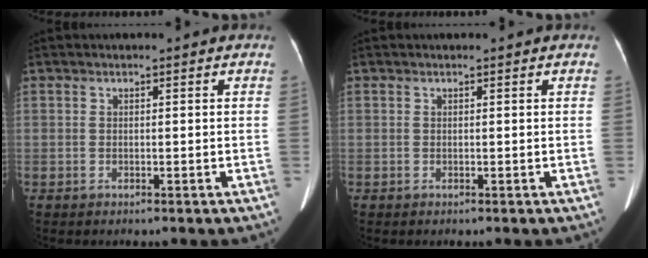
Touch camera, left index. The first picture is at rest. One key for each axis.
{"total": 0.0}